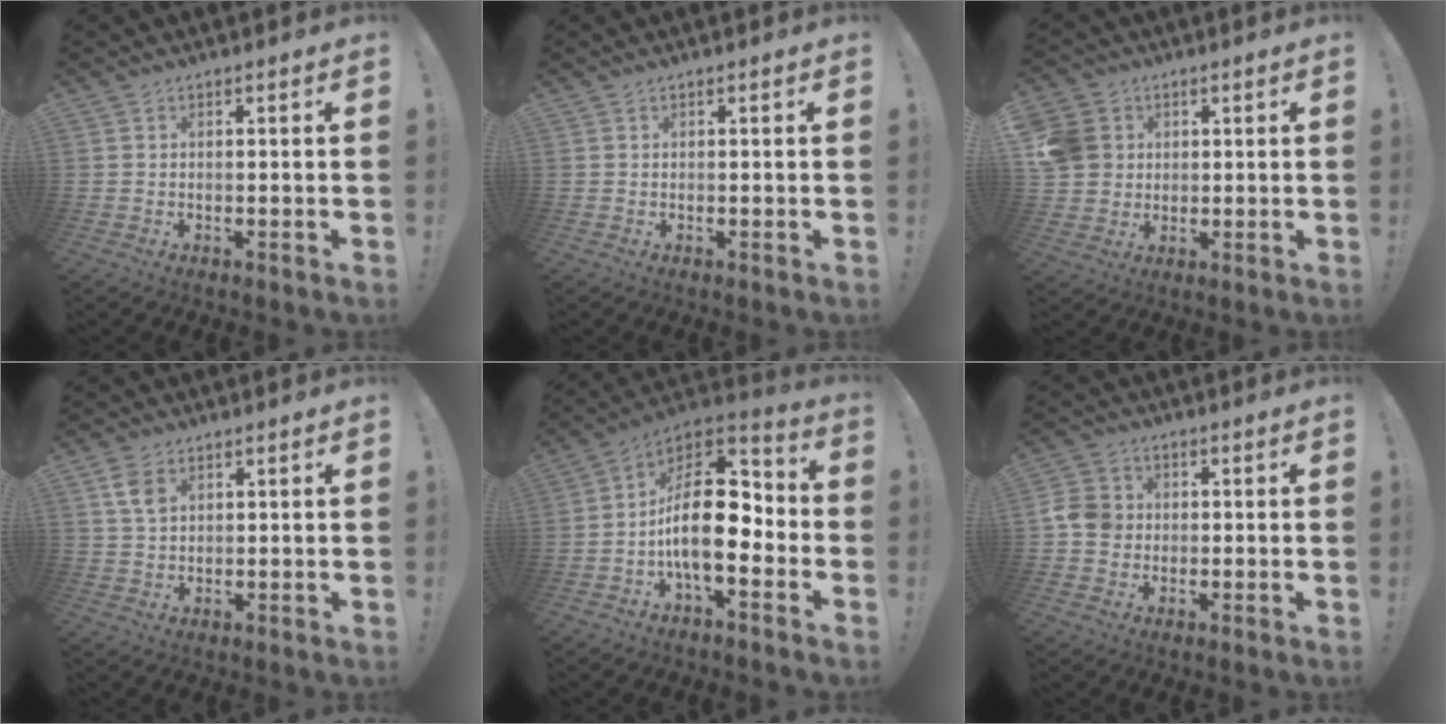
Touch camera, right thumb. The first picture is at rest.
{"total": 0.0}
{"total": 9.9, "force": [2.2, 8.9, 3.7], "torque": [-0.067, 0.005, 0.050]}
{"total": 5.3, "force": [2.5, 3.2, 3.5], "torque": [-0.059, -0.005, 0.047]}
{"total": 19.0, "force": [-2.5, 9.8, 16.1], "torque": [-0.277, 0.017, -0.038]}
{"total": 7.2, "force": [-0.6, 6.5, 2.9], "torque": [-0.063, 0.018, -0.008]}